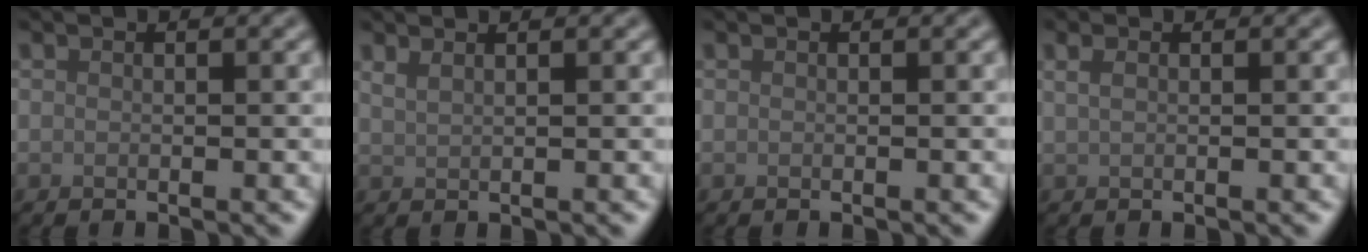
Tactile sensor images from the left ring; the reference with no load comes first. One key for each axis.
{"total": 1.4, "fx": 1.1, "fy": 0.5, "fz": 0.7, "tx": -0.009, "ty": 0.000, "tz": 0.018}
{"total": 0.0}
{"total": 1.0, "fx": 0.6, "fy": 0.4, "fz": 0.7, "tx": -0.016, "ty": -0.001, "tz": 0.012}